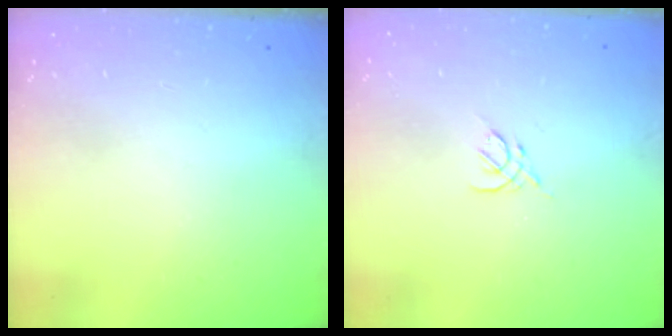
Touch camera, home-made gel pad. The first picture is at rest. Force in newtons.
{"total": 2.6, "press": 2.5, "slide": 0.7}